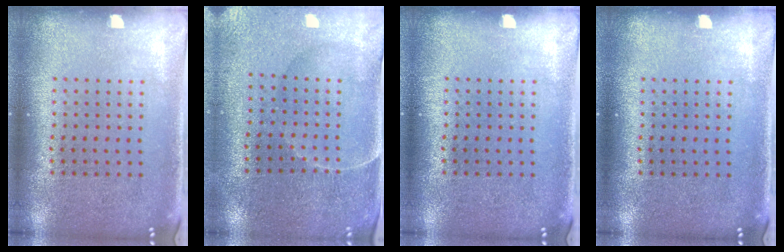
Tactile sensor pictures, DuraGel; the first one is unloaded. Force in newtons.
{"total": 0.6, "press": 0.4, "slide": 0.5}
{"total": 0.0}
{"total": 0.0}